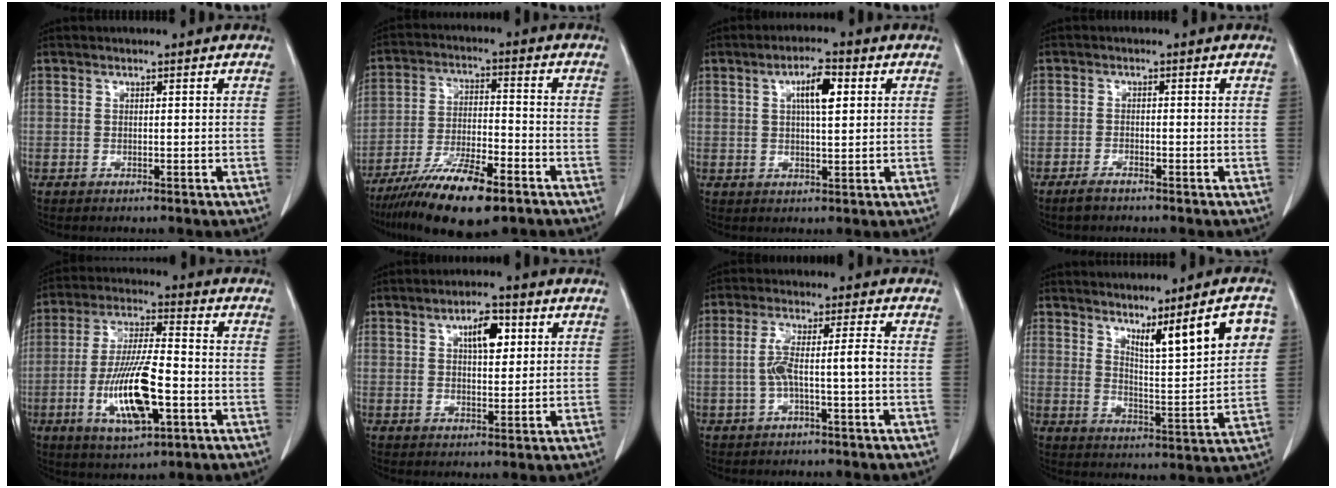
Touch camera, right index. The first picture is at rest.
{"total": 14.0, "force": [-9.5, 2.9, 9.9], "torque": [-0.182, -0.027, -0.166]}
{"total": 5.6, "force": [1.8, 1.3, 5.1], "torque": [-0.089, 0.007, 0.030]}
{"total": 2.1, "force": [-1.7, 0.3, 1.1], "torque": [-0.026, -0.003, -0.032]}
{"total": 13.4, "force": [-3.9, 3.1, 12.4], "torque": [-0.246, -0.008, -0.065]}
{"total": 5.5, "force": [2.1, 2.2, 4.5], "torque": [-0.074, 0.006, 0.035]}
{"total": 5.2, "force": [-1.1, 0.0, 5.1], "torque": [-0.104, 0.020, -0.017]}
{"total": 11.8, "force": [5.9, 1.0, 10.1], "torque": [-0.146, -0.006, 0.093]}